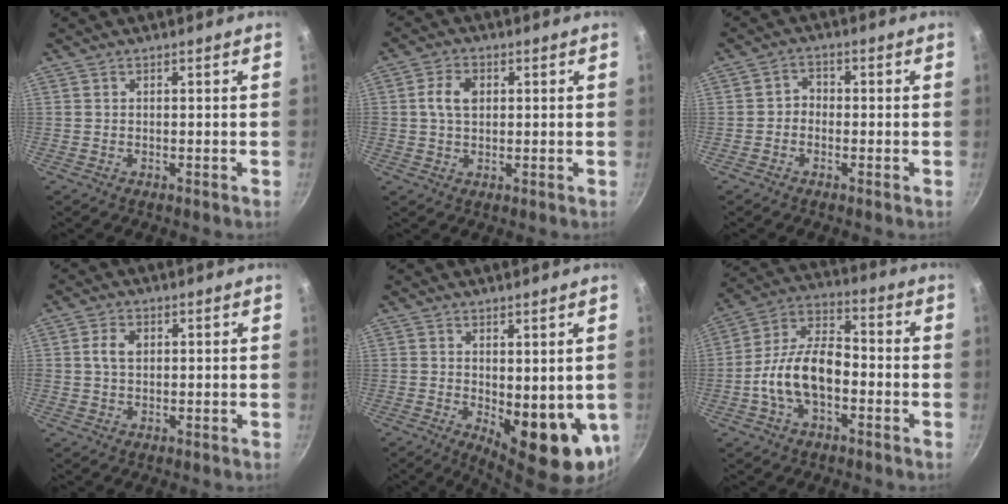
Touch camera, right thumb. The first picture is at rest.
{"total": 5.3, "force": [0.9, 3.7, 3.7], "torque": [-0.056, 0.007, 0.012]}
{"total": 2.6, "force": [-1.0, 2.1, 1.1], "torque": [-0.005, 0.017, -0.024]}
{"total": 3.6, "force": [0.7, 2.5, 2.5], "torque": [-0.037, 0.005, 0.010]}
{"total": 11.7, "force": [0.0, 5.2, 10.5], "torque": [-0.118, -0.021, 0.014]}
{"total": 13.6, "force": [-3.4, 7.7, 10.6], "torque": [-0.168, 0.047, -0.076]}